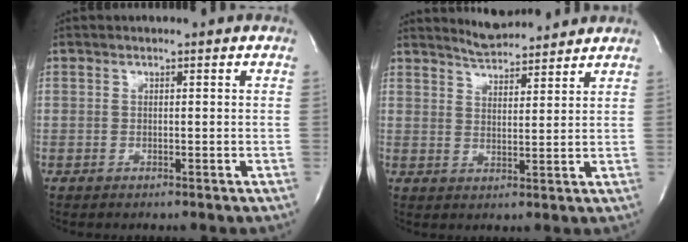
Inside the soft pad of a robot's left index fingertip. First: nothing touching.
{"total": 6.6, "force": [6.4, 0.7, 1.4], "torque": [-0.034, 0.009, 0.104]}